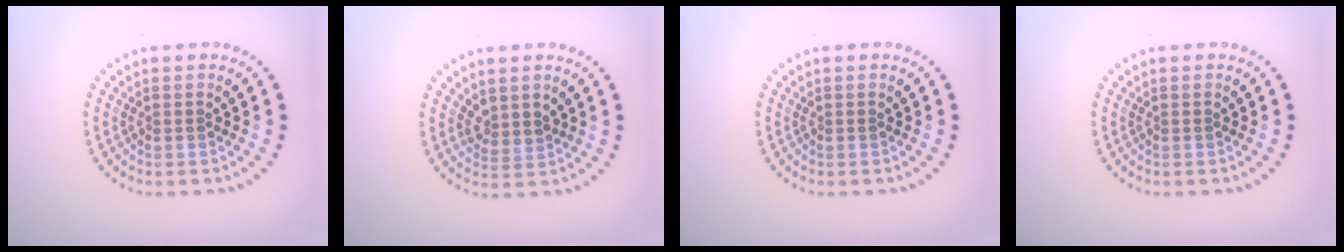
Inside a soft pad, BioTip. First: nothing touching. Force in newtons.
{"total": 1.7, "press": 1.3, "slide": 1.1}
{"total": 0.0}
{"total": 0.0}